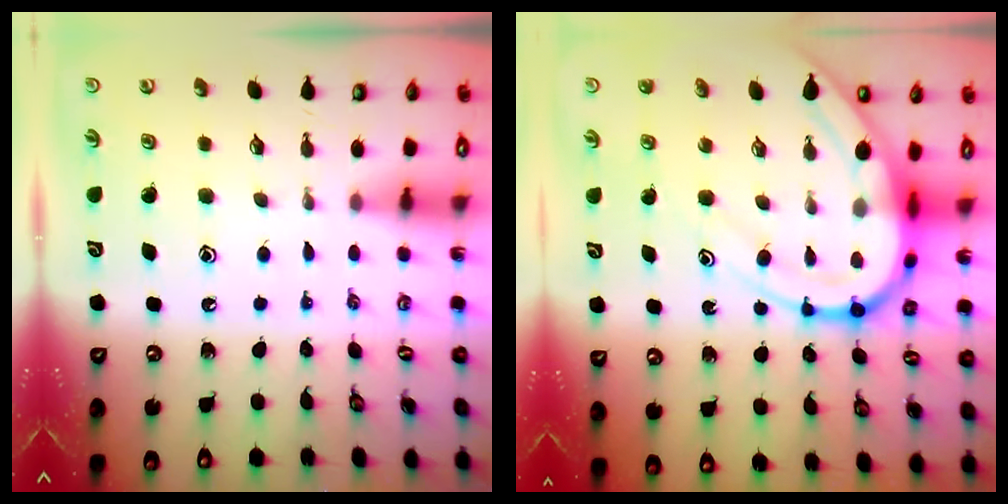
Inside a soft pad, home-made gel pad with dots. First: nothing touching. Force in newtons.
{"total": 16.8, "press": 16.7, "slide": 1.9}